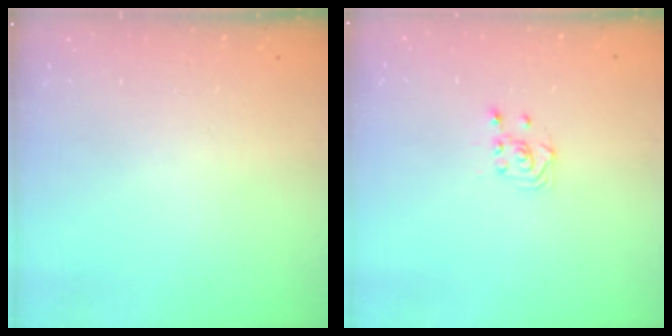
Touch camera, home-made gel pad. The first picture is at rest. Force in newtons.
{"total": 2.7, "press": 2.4, "slide": 1.3}